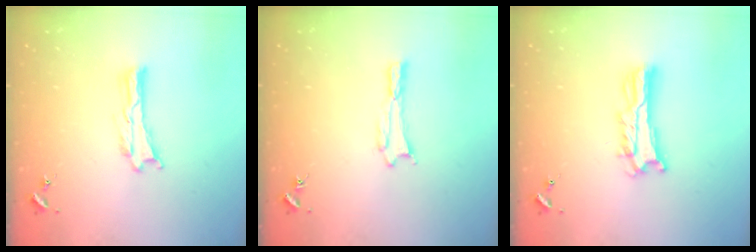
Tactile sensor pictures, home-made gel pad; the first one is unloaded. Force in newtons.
{"total": 0.7, "press": 0.7, "slide": 0.1}
{"total": 4.9, "press": 4.8, "slide": 0.5}